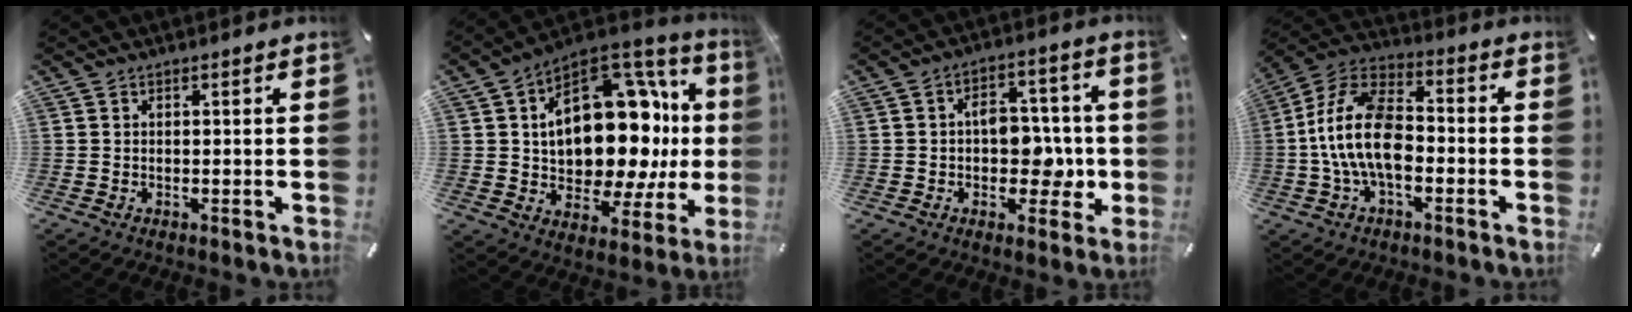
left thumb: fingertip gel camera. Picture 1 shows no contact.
{"total": 22.0, "force": [3.9, 13.4, 17.0], "torque": [-0.259, -0.044, 0.062]}
{"total": 10.3, "force": [-0.9, 7.4, 7.0], "torque": [-0.085, 0.015, -0.011]}
{"total": 14.9, "force": [-3.3, 8.7, 11.6], "torque": [-0.246, 0.017, -0.064]}